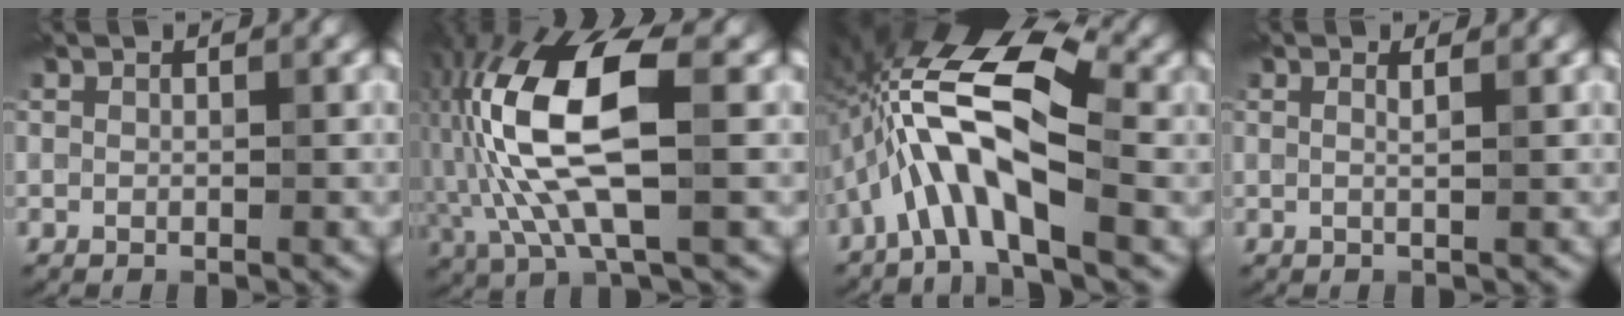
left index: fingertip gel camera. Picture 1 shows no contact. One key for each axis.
{"total": 10.3, "fx": -0.5, "fy": 4.0, "fz": 9.4, "tx": -0.206, "ty": 0.015, "tz": -0.009}
{"total": 10.4, "fx": -2.5, "fy": 3.6, "fz": 9.4, "tx": -0.183, "ty": 0.028, "tz": -0.057}
{"total": 1.1, "fx": 0.4, "fy": 0.4, "fz": 0.9, "tx": -0.009, "ty": -0.003, "tz": -0.005}